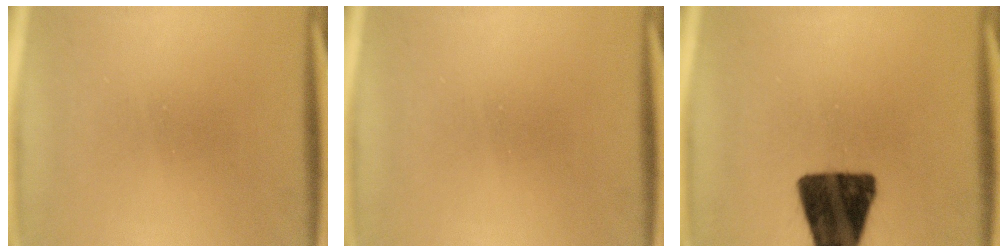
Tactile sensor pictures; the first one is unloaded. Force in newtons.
{"total": 0.0}
{"total": 15.1}